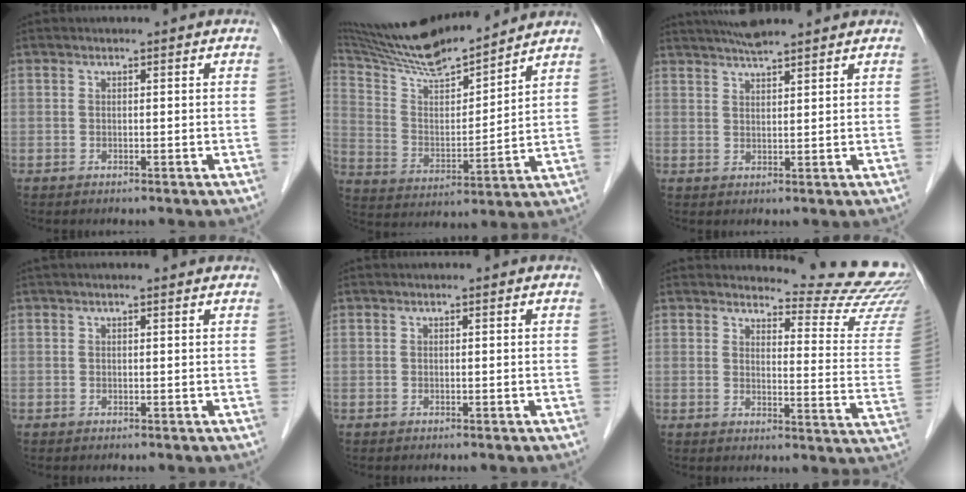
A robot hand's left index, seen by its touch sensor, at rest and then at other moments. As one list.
[{"total": 18.6, "force": [17.0, 1.6, 7.2], "torque": [-0.142, 0.010, 0.305]}, {"total": 6.8, "force": [6.1, 0.2, 3.0], "torque": [-0.052, 0.030, 0.098]}, {"total": 2.4, "force": [2.1, 0.4, 1.0], "torque": [-0.015, 0.029, 0.025]}, {"total": 0.0}, {"total": 15.9, "force": [15.8, -0.2, 2.1], "torque": [-0.015, -0.141, 0.158]}]